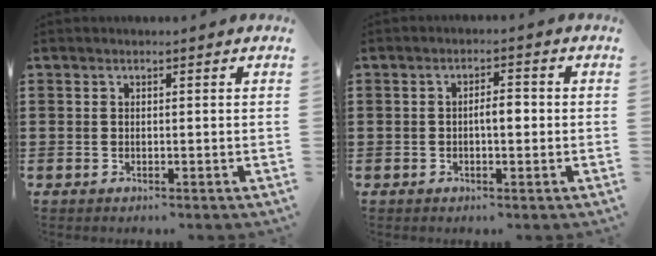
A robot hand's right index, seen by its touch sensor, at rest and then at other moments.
{"total": 2.9, "force": [-0.4, 0.9, 2.7], "torque": [-0.049, 0.004, -0.008]}